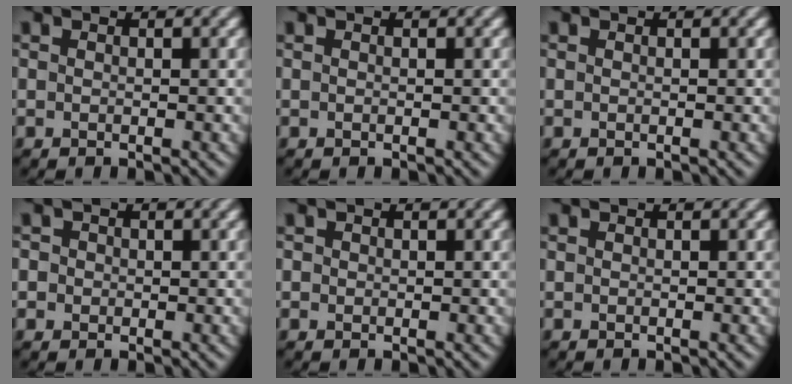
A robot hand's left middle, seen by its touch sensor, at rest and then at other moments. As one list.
[{"total": 0.0}, {"total": 0.0}, {"total": 1.9, "force": [0.2, 1.8, 0.4], "torque": [0.011, 0.011, -0.008]}, {"total": 0.5, "force": [0.0, 0.5, 0.0], "torque": [0.009, -0.002, -0.001]}, {"total": 0.0}]